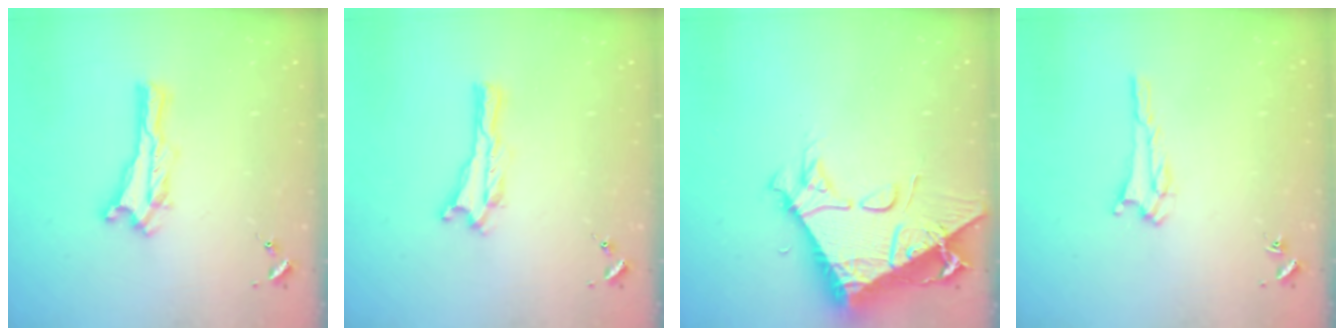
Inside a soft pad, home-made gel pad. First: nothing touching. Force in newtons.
{"total": 0.0}
{"total": 11.3, "press": 11.2, "slide": 1.2}
{"total": 2.1, "press": 2.1, "slide": 0.2}